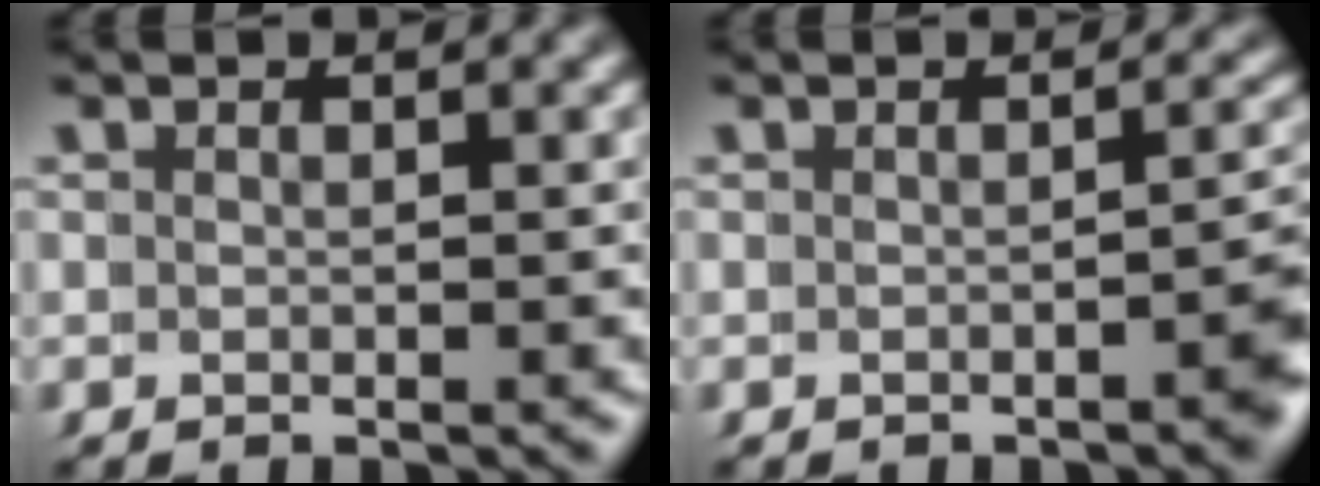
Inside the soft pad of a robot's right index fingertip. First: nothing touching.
{"total": 2.5, "force": [-1.2, 0.6, 2.1], "torque": [-0.003, 0.003, -0.021]}